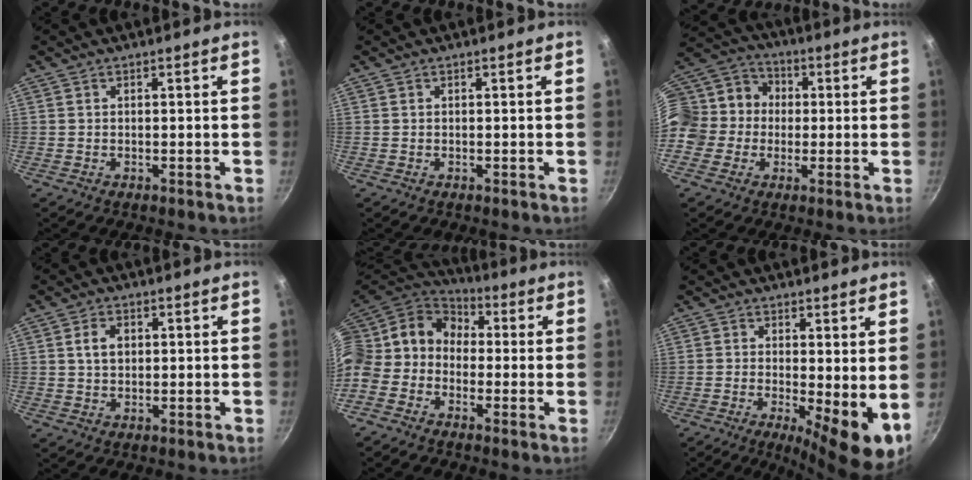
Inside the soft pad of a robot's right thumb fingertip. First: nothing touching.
{"total": 0.0}
{"total": 15.8, "force": [0.3, 14.1, 7.3], "torque": [-0.125, 0.042, -0.006]}
{"total": 3.7, "force": [0.8, 2.6, 2.4], "torque": [-0.031, 0.003, 0.014]}
{"total": 17.6, "force": [-1.2, 14.1, 10.5], "torque": [-0.210, 0.060, -0.048]}
{"total": 9.2, "force": [-0.9, 2.5, 8.9], "torque": [-0.122, -0.010, -0.010]}